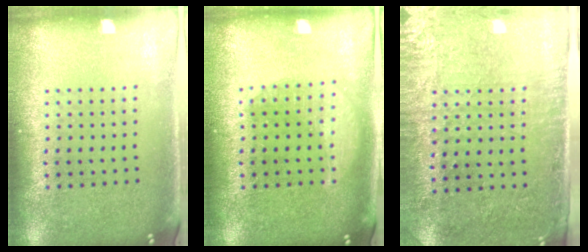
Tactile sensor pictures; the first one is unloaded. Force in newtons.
{"total": 2.3, "press": 2.3, "slide": 0.3}
{"total": 2.8, "press": 2.4, "slide": 1.4}